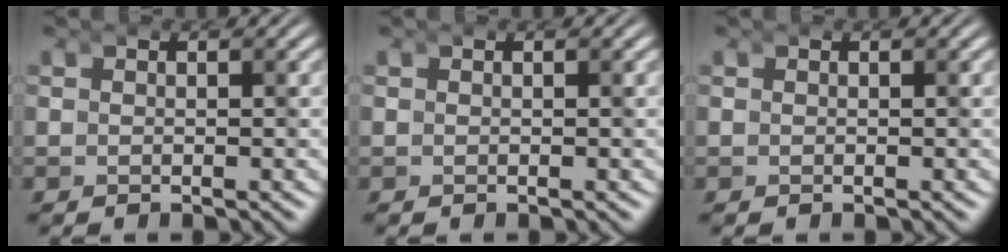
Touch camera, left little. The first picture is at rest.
{"total": 0.0}
{"total": 0.0}